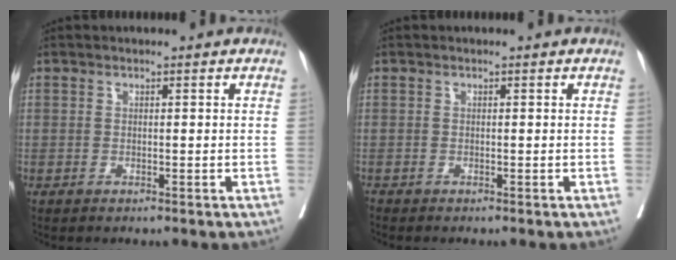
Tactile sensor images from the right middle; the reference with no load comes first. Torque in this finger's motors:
{"motor_torque": [-0.75, -0.41, 0.02, 0.00]}